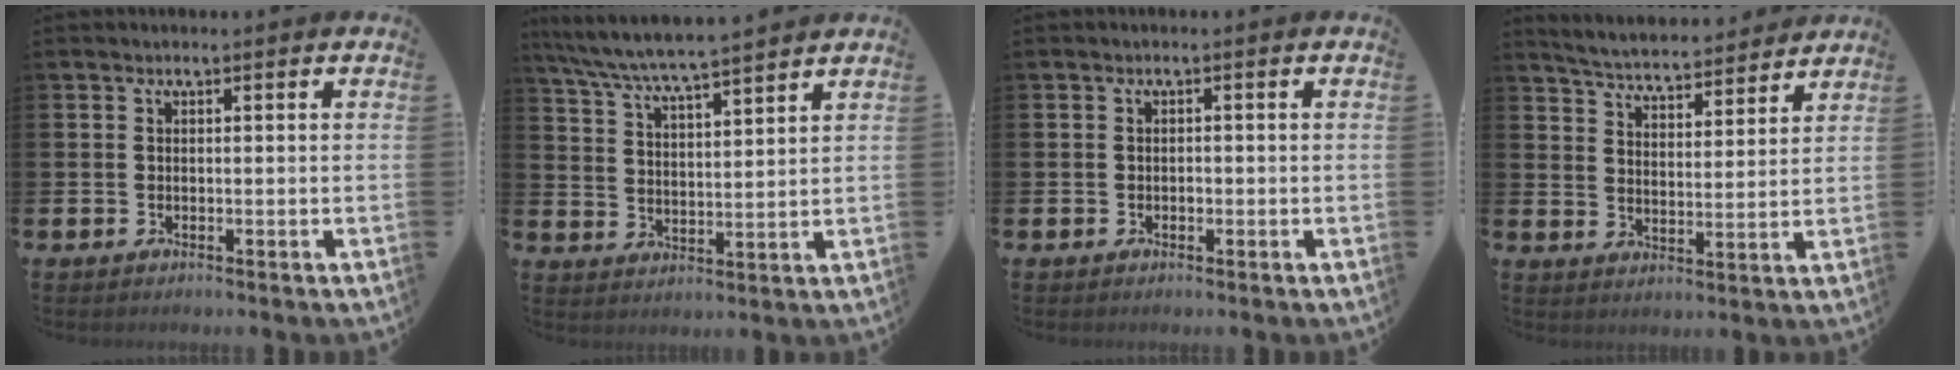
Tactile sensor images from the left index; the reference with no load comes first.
{"total": 6.7, "force": [6.4, -0.2, 1.7], "torque": [-0.063, -0.039, 0.114]}
{"total": 0.6, "force": [-0.2, 0.5, 0.4], "torque": [-0.007, 0.001, -0.005]}
{"total": 5.2, "force": [5.1, 0.6, 0.5], "torque": [-0.040, -0.039, 0.089]}